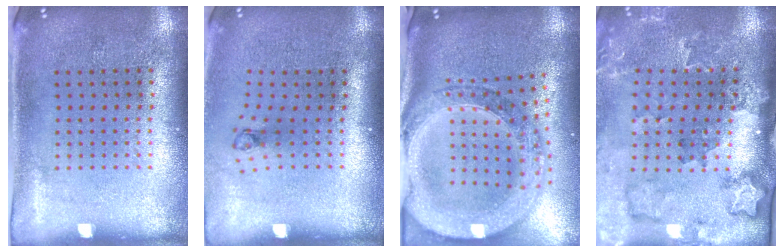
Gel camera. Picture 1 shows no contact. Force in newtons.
{"total": 0.8, "press": 0.3, "slide": 0.7}
{"total": 3.0, "press": 2.5, "slide": 1.6}
{"total": 2.0, "press": 1.9, "slide": 0.4}